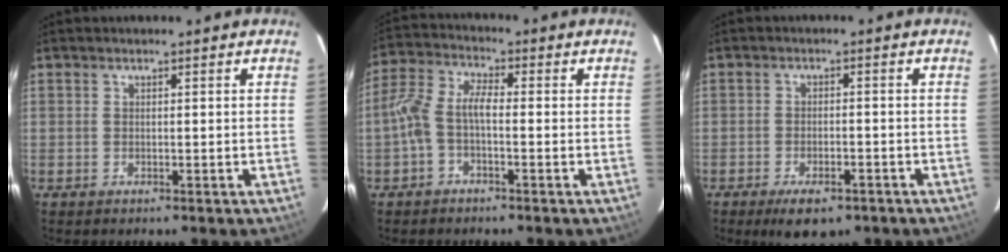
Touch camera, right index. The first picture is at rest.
{"total": 5.7, "force": [-1.7, 2.3, 5.0], "torque": [-0.117, 0.019, -0.038]}
{"total": 7.0, "force": [-4.7, 2.9, 4.2], "torque": [-0.088, -0.014, -0.066]}